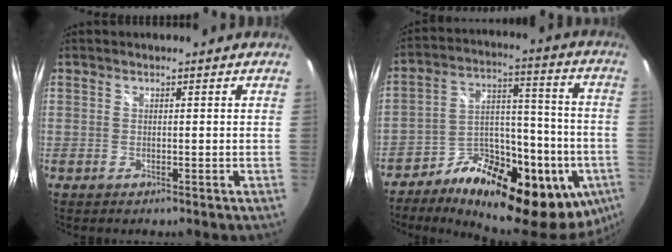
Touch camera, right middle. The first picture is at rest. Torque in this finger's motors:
{"motor_torque": [1.08, -1.06, 0.60, 0.14]}